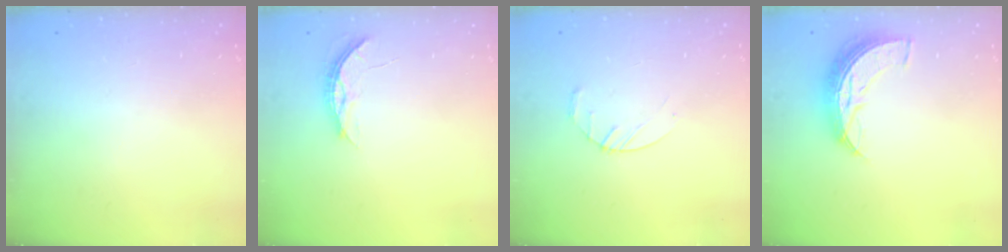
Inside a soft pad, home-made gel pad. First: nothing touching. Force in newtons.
{"total": 3.9, "press": 3.9, "slide": 0.4}
{"total": 3.2, "press": 3.2, "slide": 0.5}
{"total": 10.1, "press": 10.1, "slide": 0.6}